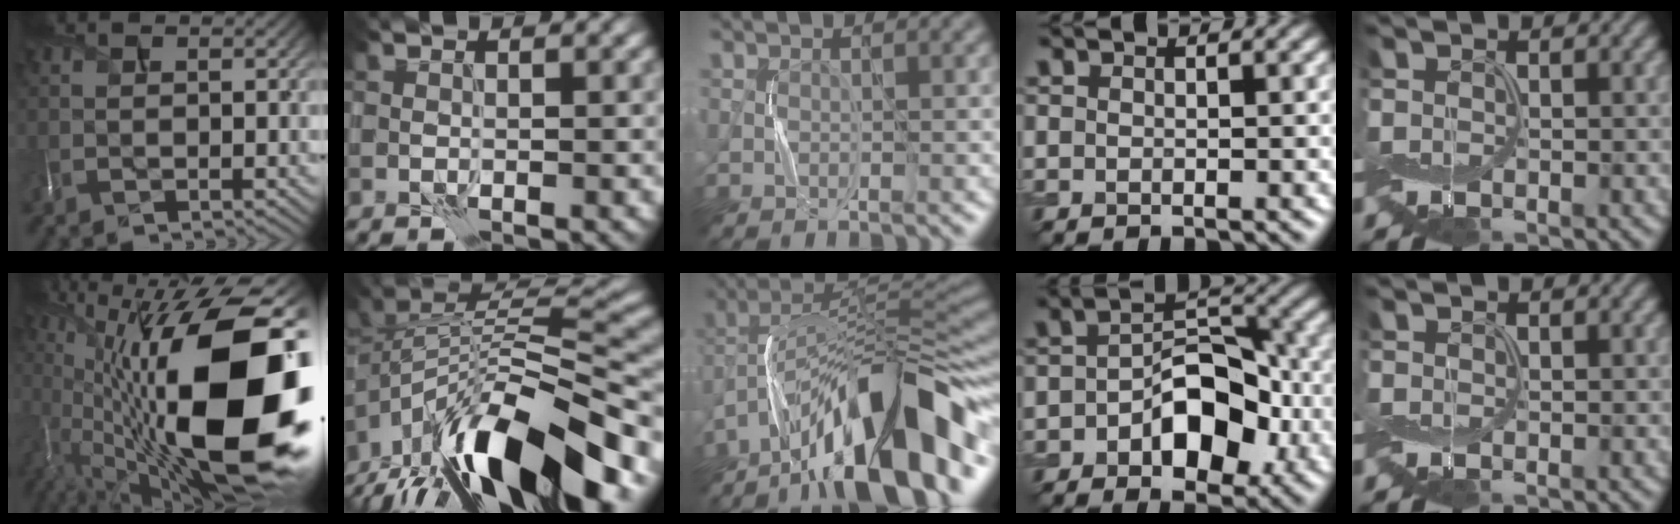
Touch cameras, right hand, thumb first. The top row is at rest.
{"thumb": {"total": 21.5, "force": [-1.4, 8.9, 19.5], "torque": [-0.344, -0.018, -0.025]}, "index": {"total": 16.0, "force": [-9.5, 6.0, 11.4], "torque": [-0.205, 0.014, -0.159]}, "middle": {"total": 15.1, "force": [-8.6, 4.9, 11.4], "torque": [-0.185, 0.031, -0.150]}, "ring": {"total": 7.2, "force": [-2.4, 4.0, 5.5], "torque": [-0.073, 0.015, -0.035]}}